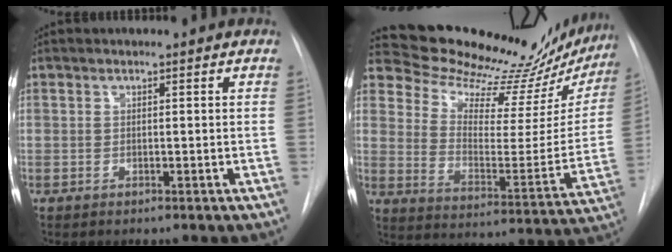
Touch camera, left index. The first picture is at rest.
{"total": 24.5, "force": [23.2, 5.2, 6.0], "torque": [-0.088, -0.091, 0.300]}